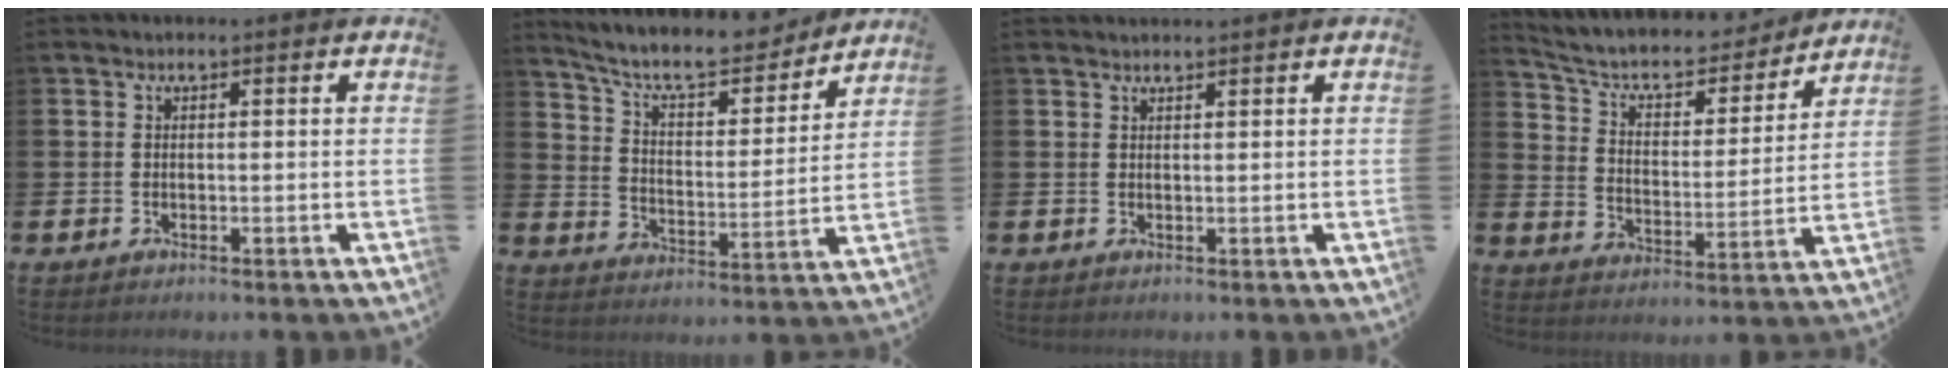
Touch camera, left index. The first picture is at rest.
{"total": 9.4, "force": [8.5, 2.4, 3.2], "torque": [-0.087, -0.060, 0.143]}
{"total": 0.9, "force": [0.8, -0.1, 0.0], "torque": [0.005, -0.004, 0.016]}
{"total": 7.4, "force": [6.6, 2.6, 2.0], "torque": [-0.062, -0.052, 0.108]}